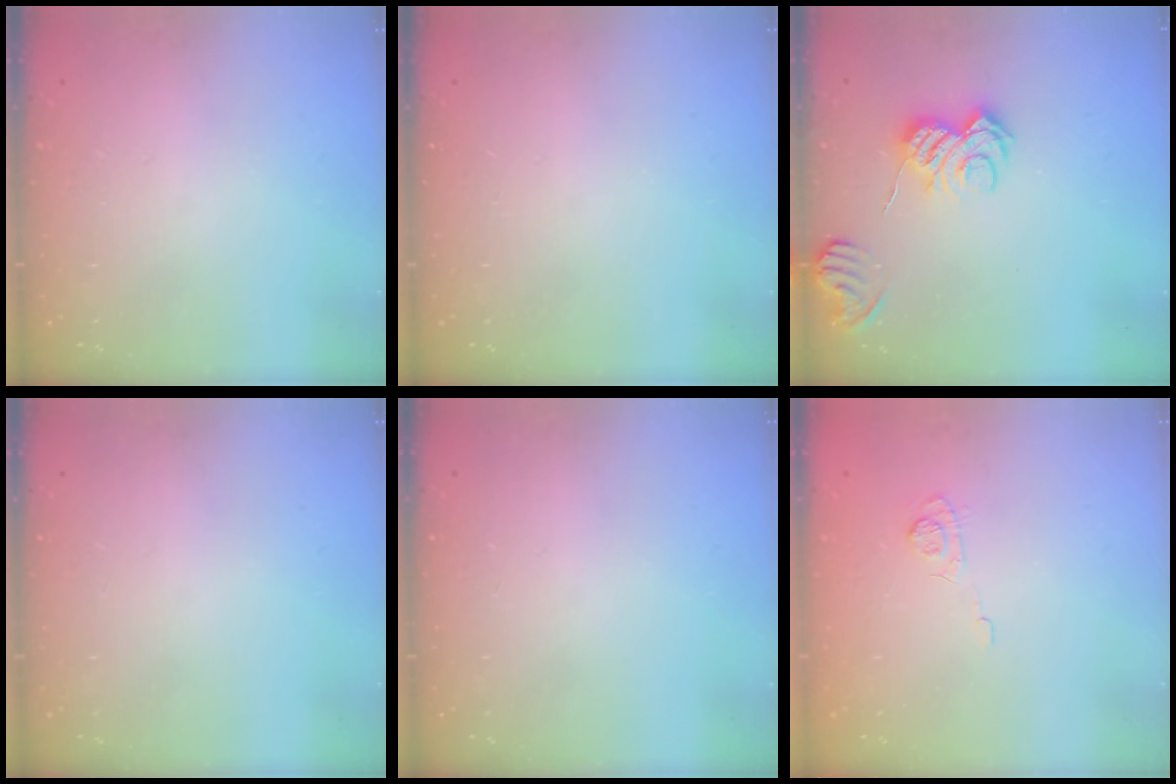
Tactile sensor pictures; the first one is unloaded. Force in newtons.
{"total": 0.0}
{"total": 8.0, "press": 7.9, "slide": 0.8}
{"total": 0.0}
{"total": 0.0}
{"total": 6.8, "press": 6.7, "slide": 1.4}